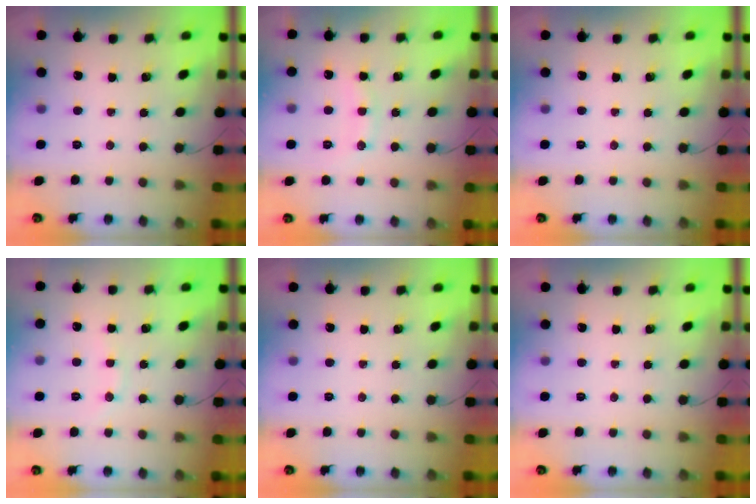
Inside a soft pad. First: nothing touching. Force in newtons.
{"total": 8.4, "press": 8.4, "slide": 1.0}
{"total": 0.0}
{"total": 4.5, "press": 4.3, "slide": 1.3}
{"total": 0.0}
{"total": 0.0}